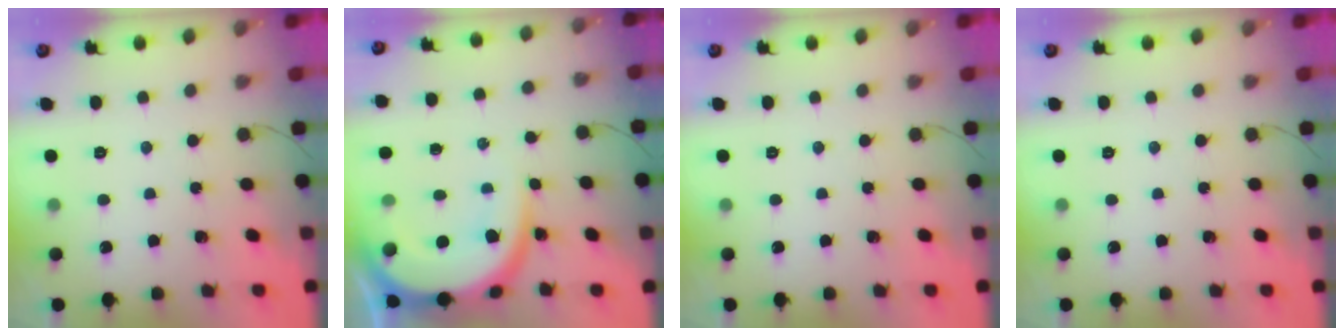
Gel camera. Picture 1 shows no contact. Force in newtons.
{"total": 13.6, "press": 13.6, "slide": 1.1}
{"total": 0.0}
{"total": 0.0}